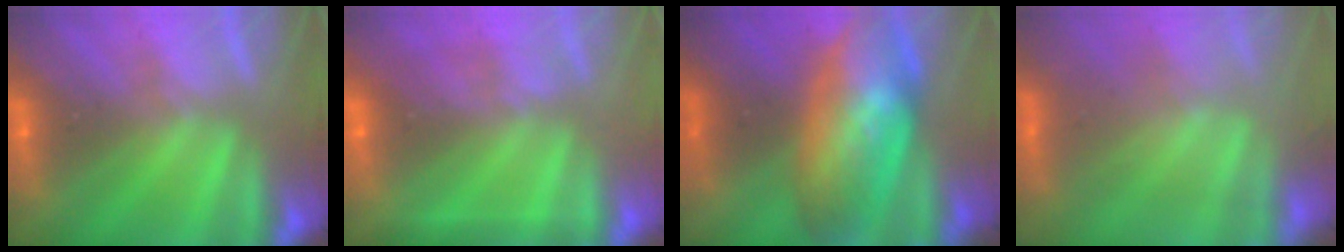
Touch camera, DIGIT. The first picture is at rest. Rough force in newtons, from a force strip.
{"total": 2.2}
{"total": 6.0}
{"total": 4.4}